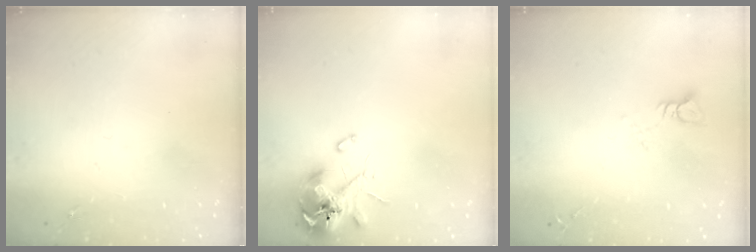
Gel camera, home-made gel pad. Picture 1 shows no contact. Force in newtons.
{"total": 10.5, "press": 10.4, "slide": 1.6}
{"total": 3.5, "press": 3.5, "slide": 0.3}